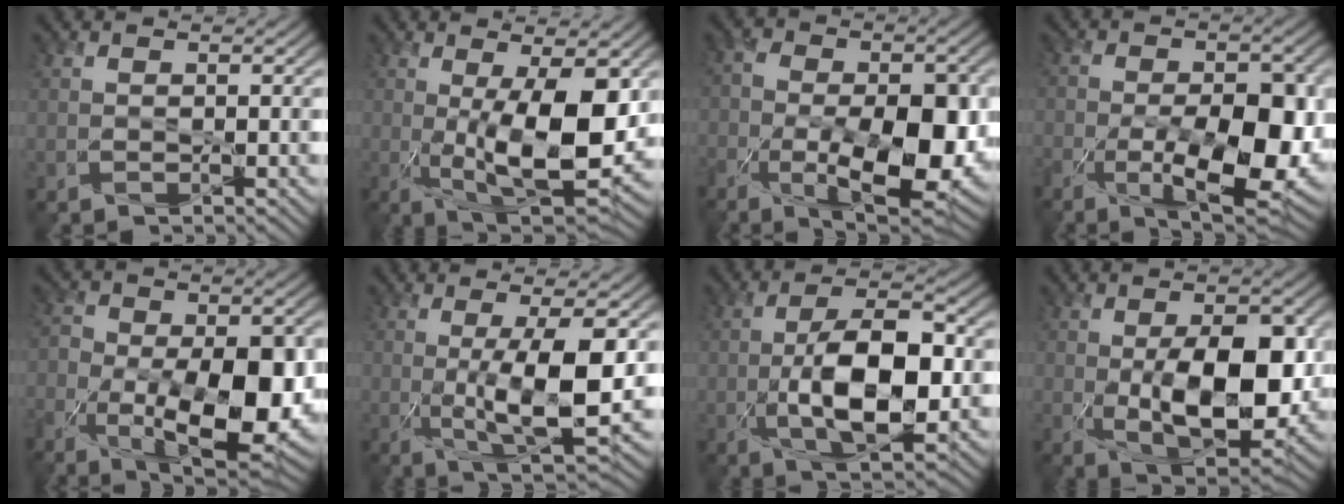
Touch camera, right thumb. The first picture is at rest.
{"total": 12.1, "force": [0.2, 4.5, 11.2], "torque": [-0.190, -0.019, 0.010]}
{"total": 15.5, "force": [-4.8, 7.9, 12.4], "torque": [-0.222, -0.036, -0.069]}
{"total": 14.2, "force": [-4.6, 6.4, 11.8], "torque": [-0.190, -0.025, -0.069]}
{"total": 16.8, "force": [-5.5, 8.6, 13.4], "torque": [-0.230, -0.038, -0.078]}
{"total": 9.6, "force": [-0.2, 2.6, 9.3], "torque": [-0.161, -0.008, 0.000]}
{"total": 10.7, "force": [-1.7, 4.6, 9.5], "torque": [-0.168, -0.001, -0.029]}
{"total": 12.3, "force": [-0.8, 6.2, 10.6], "torque": [-0.178, -0.019, -0.001]}